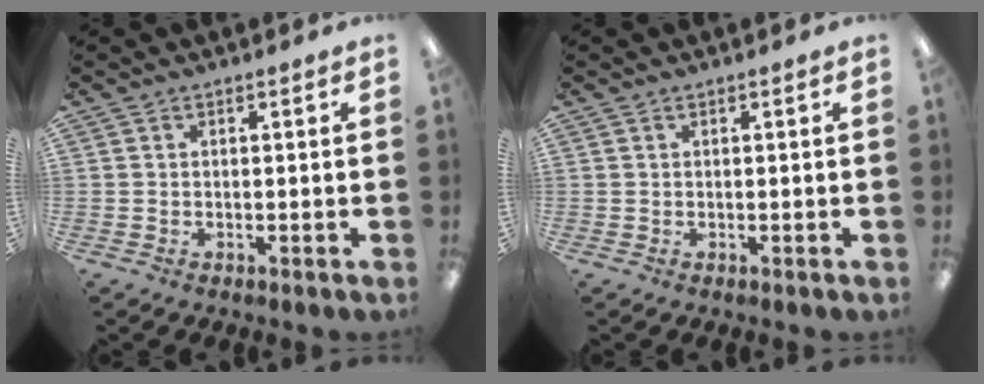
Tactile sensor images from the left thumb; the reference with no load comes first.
{"total": 0.0}